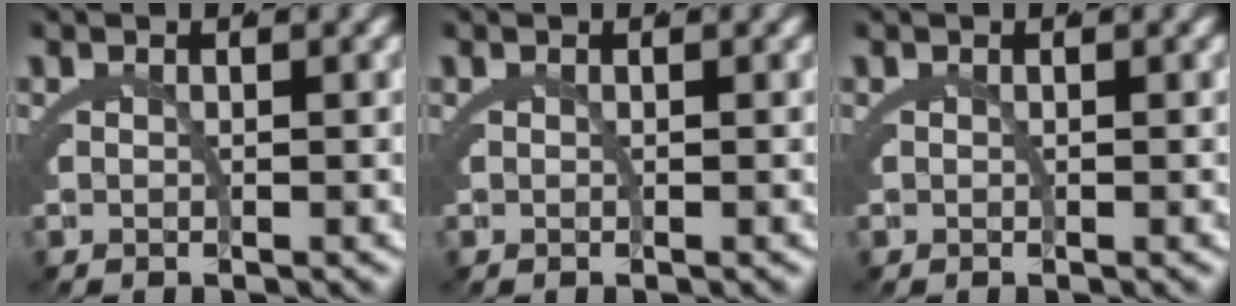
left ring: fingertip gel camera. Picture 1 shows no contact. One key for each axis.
{"total": 0.0}
{"total": 0.0}